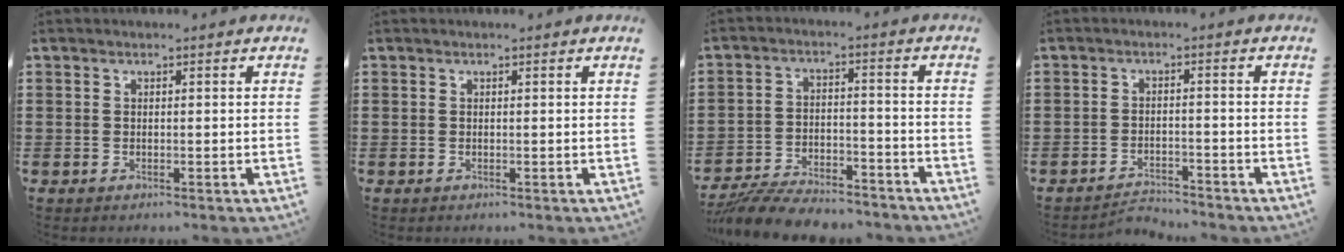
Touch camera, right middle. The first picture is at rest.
{"total": 0.0}
{"total": 7.0, "force": [-6.7, 1.0, 1.7], "torque": [-0.034, 0.009, -0.129]}
{"total": 2.8, "force": [-2.7, 0.3, 0.1], "torque": [-0.009, 0.000, -0.058]}